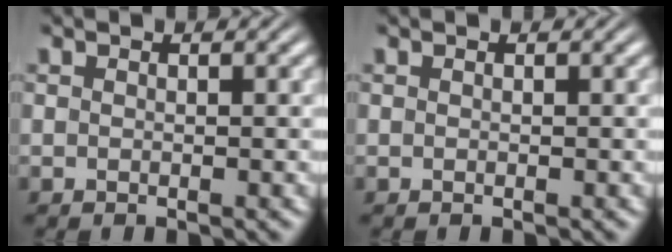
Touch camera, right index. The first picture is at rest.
{"total": 0.0}